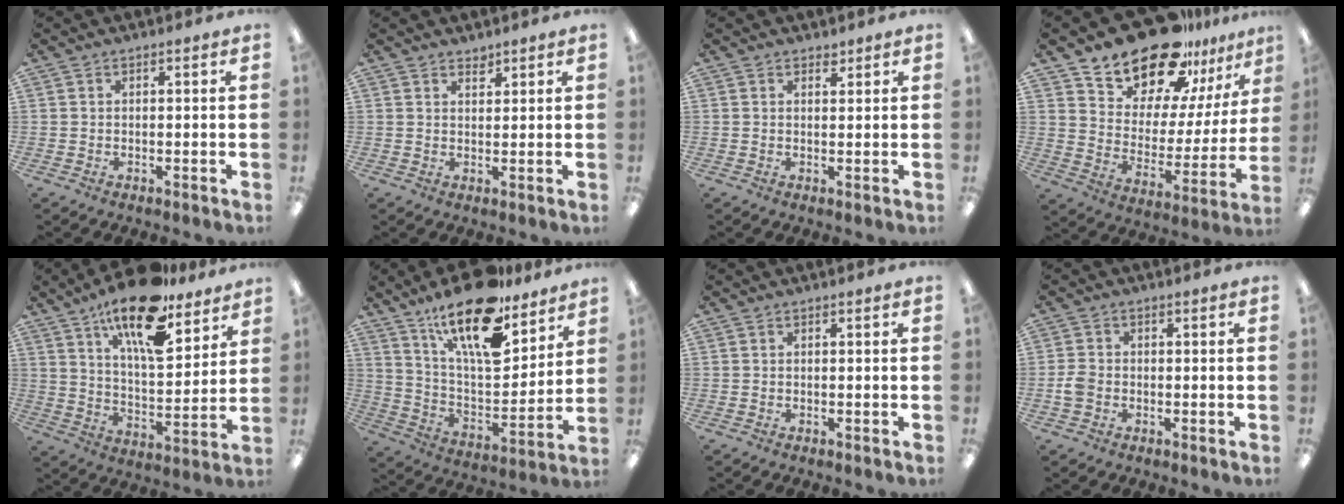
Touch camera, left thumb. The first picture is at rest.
{"total": 2.0, "force": [1.9, 0.6, 0.2], "torque": [0.003, -0.011, 0.035]}
{"total": 1.6, "force": [1.4, 0.7, 0.4], "torque": [0.000, -0.004, 0.025]}
{"total": 19.8, "force": [17.1, 7.9, 6.0], "torque": [-0.111, -0.135, 0.305]}
{"total": 19.0, "force": [13.6, 6.6, 11.6], "torque": [-0.193, -0.077, 0.225]}
{"total": 21.0, "force": [14.5, 7.9, 12.9], "torque": [-0.224, -0.087, 0.250]}
{"total": 0.0}
{"total": 3.1, "force": [-0.9, 2.4, 1.7], "torque": [-0.028, 0.007, -0.015]}